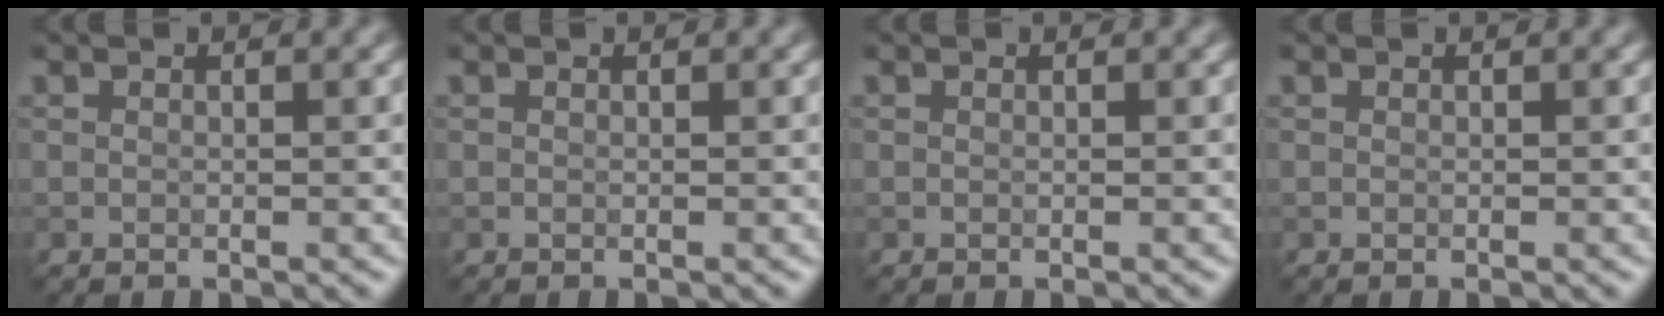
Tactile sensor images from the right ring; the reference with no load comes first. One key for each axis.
{"total": 0.0}
{"total": 0.0}
{"total": 0.0}